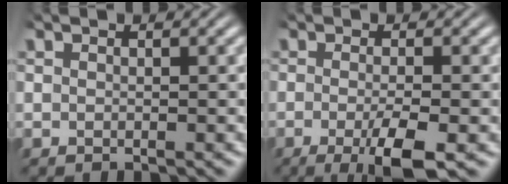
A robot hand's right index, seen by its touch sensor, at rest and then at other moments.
{"total": 4.8, "force": [-2.4, 1.1, 4.0], "torque": [-0.067, -0.020, -0.032]}